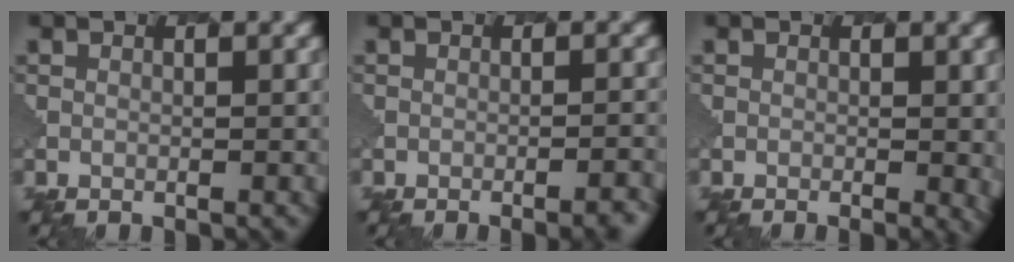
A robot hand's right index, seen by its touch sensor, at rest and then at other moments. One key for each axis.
{"total": 2.8, "fx": -1.8, "fy": 1.0, "fz": 2.0, "tx": -0.007, "ty": 0.017, "tz": -0.023}
{"total": 2.7, "fx": -0.3, "fy": 1.3, "fz": 2.4, "tx": -0.020, "ty": -0.001, "tz": 0.000}